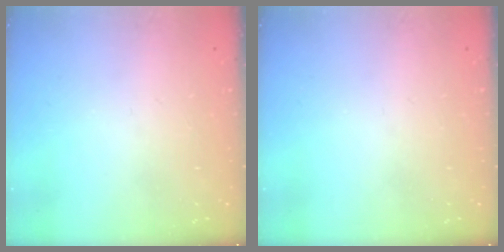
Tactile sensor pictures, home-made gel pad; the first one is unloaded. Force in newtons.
{"total": 0.0}